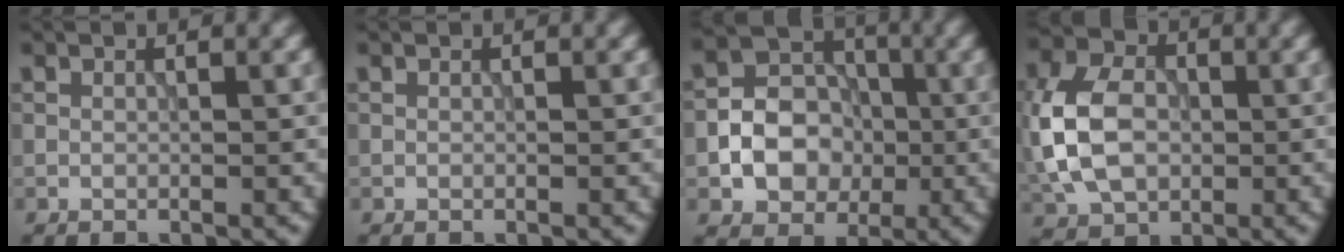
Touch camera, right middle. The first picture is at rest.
{"total": 0.0}
{"total": 6.3, "force": [-1.3, 5.1, 3.5], "torque": [-0.053, 0.002, -0.030]}
{"total": 8.1, "force": [-0.6, 5.9, 5.5], "torque": [-0.134, 0.007, -0.024]}